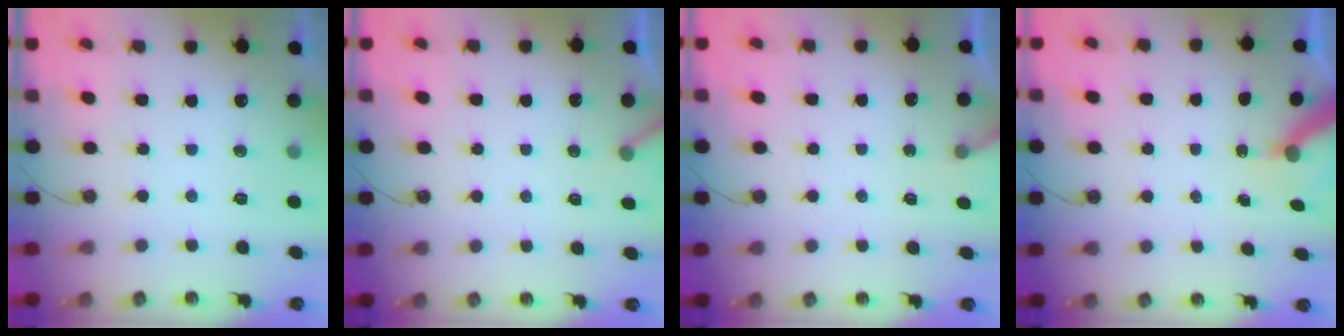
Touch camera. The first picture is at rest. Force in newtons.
{"total": 2.9, "press": 2.9, "slide": 0.2}
{"total": 4.6, "press": 4.6, "slide": 0.4}
{"total": 6.5, "press": 6.5, "slide": 0.7}